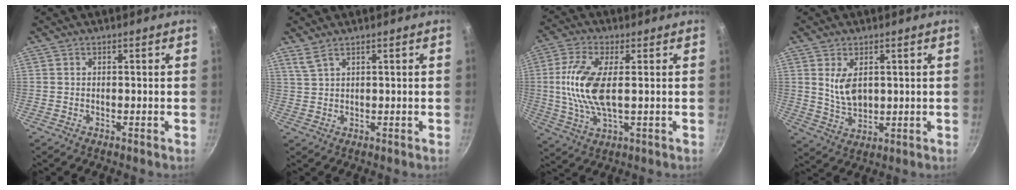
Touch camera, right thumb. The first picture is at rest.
{"total": 2.3, "force": [1.7, 0.5, 1.4], "torque": [-0.031, -0.006, 0.042]}
{"total": 11.5, "force": [0.9, 4.7, 10.4], "torque": [-0.225, -0.001, 0.016]}
{"total": 6.6, "force": [1.8, 4.0, 4.9], "torque": [-0.078, -0.023, 0.044]}